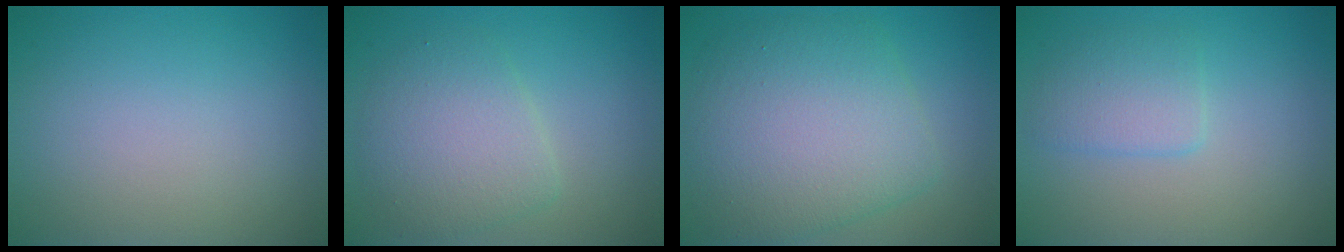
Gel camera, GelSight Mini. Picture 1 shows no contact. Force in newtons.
{"total": 4.2, "press": 4.2, "slide": 0.2}
{"total": 8.2, "press": 8.2, "slide": 0.3}
{"total": 2.4, "press": 2.3, "slide": 0.2}